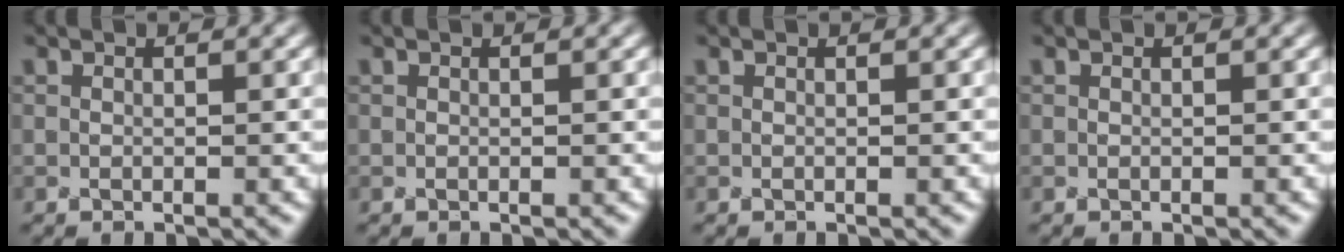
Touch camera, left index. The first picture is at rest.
{"total": 0.0}
{"total": 0.0}
{"total": 0.0}